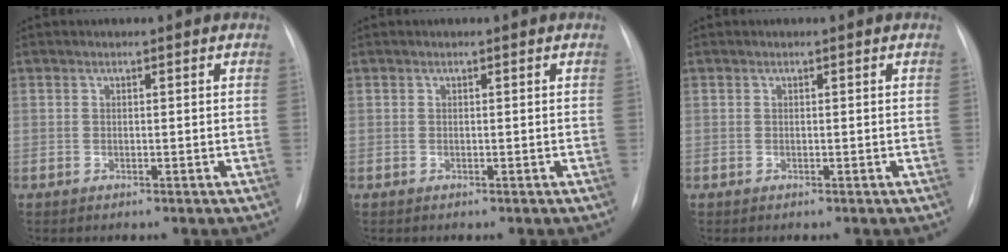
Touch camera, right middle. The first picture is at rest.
{"total": 0.0}
{"total": 0.0}